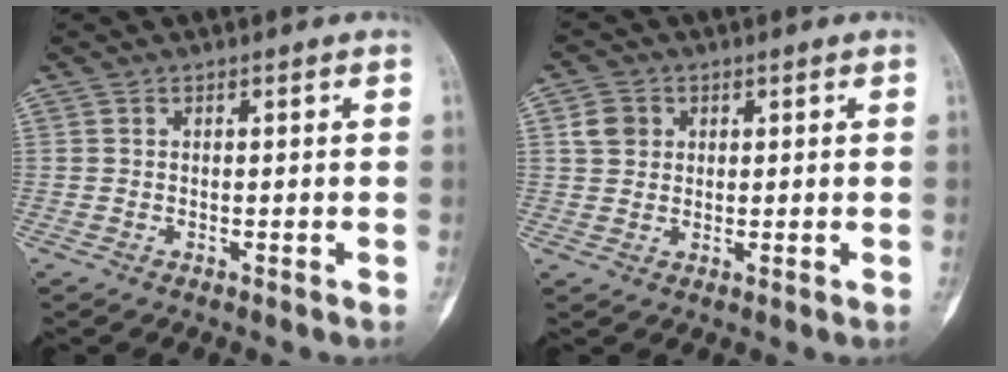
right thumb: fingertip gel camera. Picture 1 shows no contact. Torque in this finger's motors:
{"motor_torque": [-0.63, 0.43, 0.05, 0.21, 0.02]}